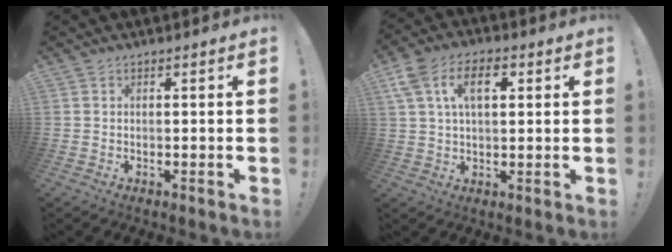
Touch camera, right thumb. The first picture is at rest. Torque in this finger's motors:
{"motor_torque": [-0.18, 0.70, 0.43, -0.19, 0.05]}